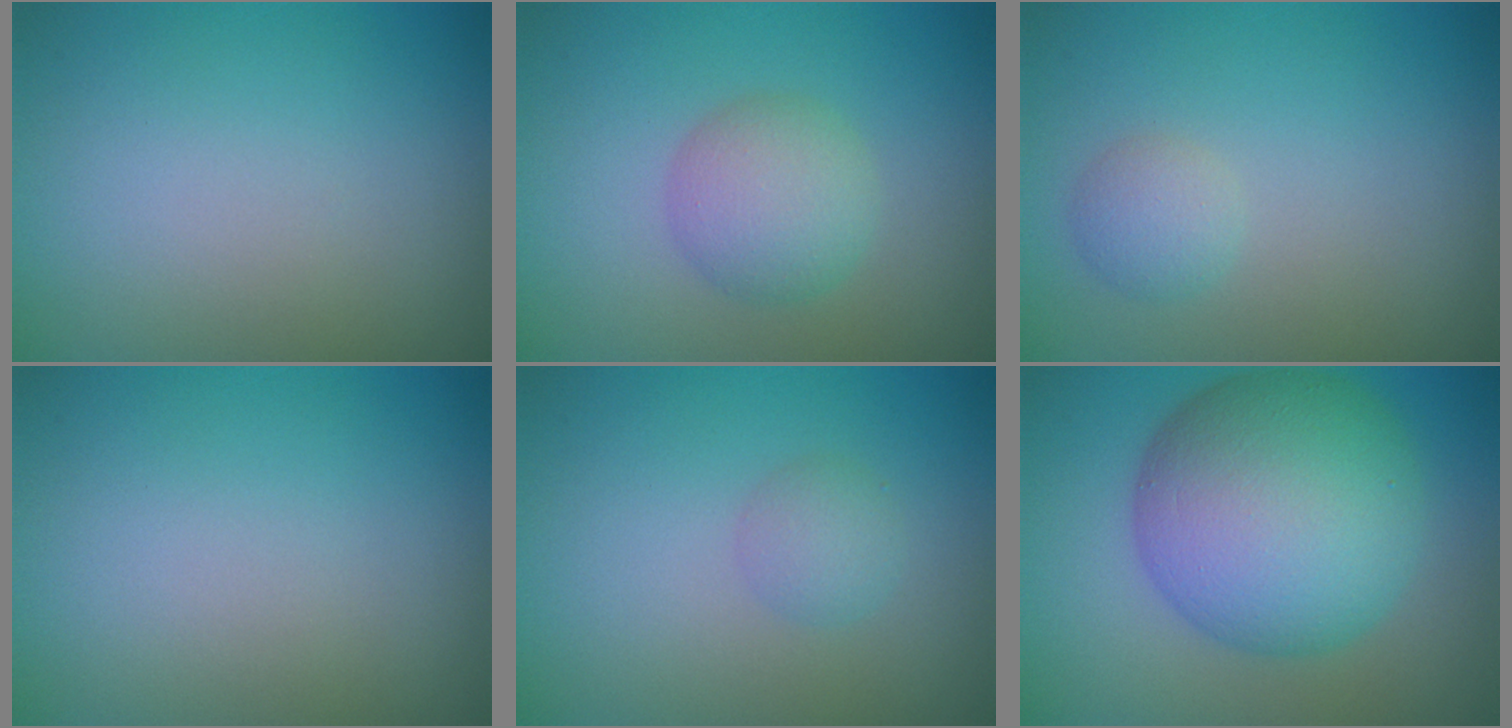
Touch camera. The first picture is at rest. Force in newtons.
{"total": 3.3, "press": 3.3, "slide": 0.1}
{"total": 1.5, "press": 1.5, "slide": 0.0}
{"total": 0.0}
{"total": 1.5, "press": 1.5, "slide": 0.1}
{"total": 11.5, "press": 11.5, "slide": 0.1}